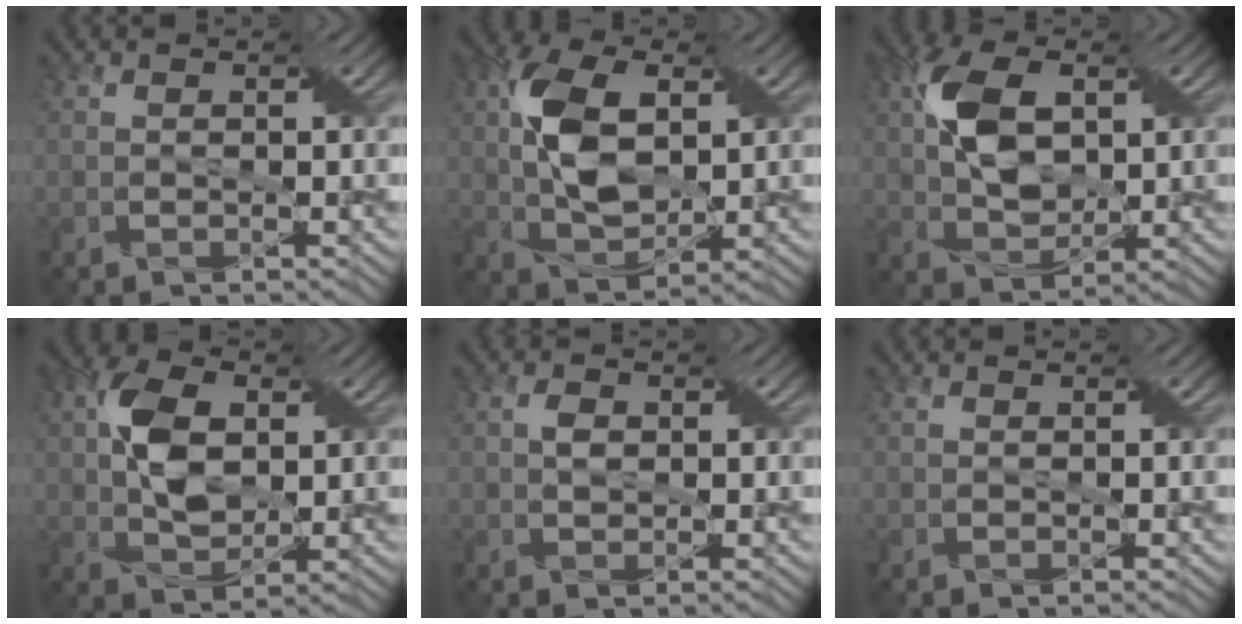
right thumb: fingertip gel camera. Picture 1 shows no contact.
{"total": 9.3, "force": [1.9, 5.2, 7.5], "torque": [-0.168, 0.008, 0.035]}
{"total": 8.9, "force": [2.3, 5.3, 6.8], "torque": [-0.152, 0.010, 0.045]}
{"total": 7.7, "force": [1.3, 4.8, 5.9], "torque": [-0.122, 0.008, 0.022]}
{"total": 1.6, "force": [0.2, 1.1, 1.1], "torque": [-0.024, 0.004, 0.002]}
{"total": 0.0}